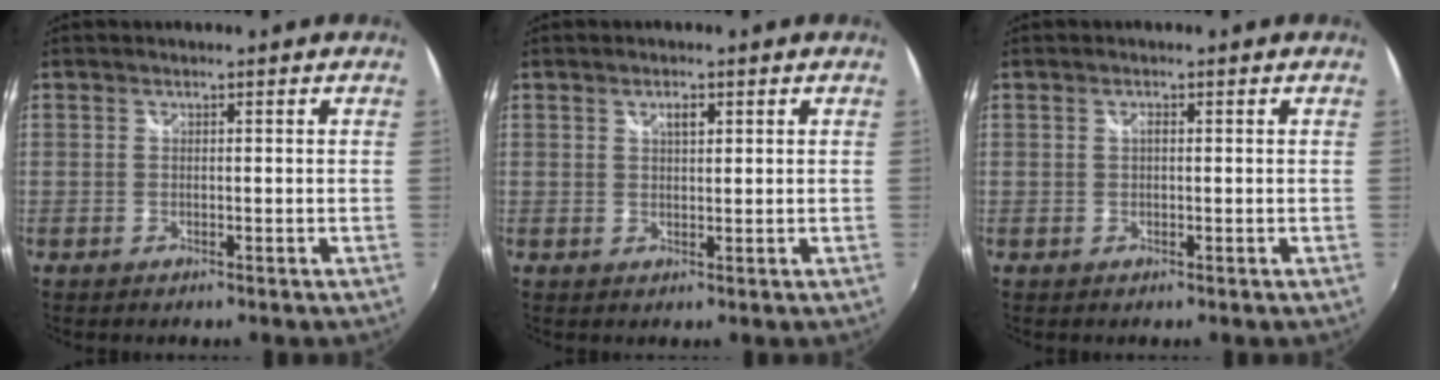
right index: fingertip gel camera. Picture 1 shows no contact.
{"total": 2.0, "force": [1.0, 0.9, 1.4], "torque": [-0.023, 0.004, 0.016]}
{"total": 0.7, "force": [0.1, 0.4, 0.5], "torque": [-0.010, 0.001, 0.000]}